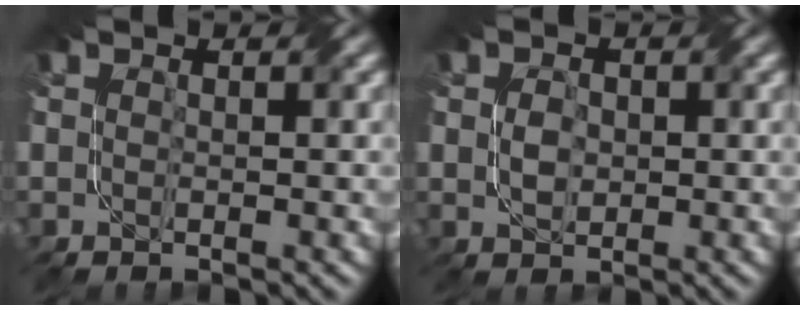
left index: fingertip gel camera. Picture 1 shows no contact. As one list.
[{"total": 1.6, "force": [-0.8, 1.0, 1.0], "torque": [-0.023, -0.005, -0.015]}]